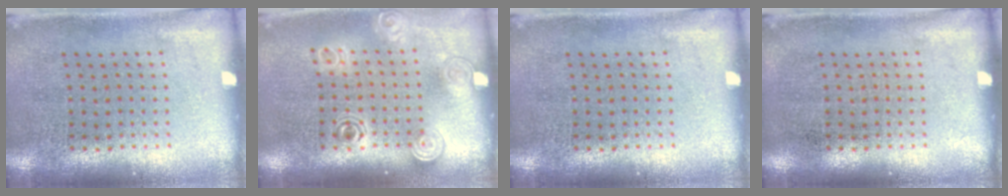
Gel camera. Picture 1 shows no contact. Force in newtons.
{"total": 1.5, "press": 1.3, "slide": 0.9}
{"total": 0.0}
{"total": 0.0}